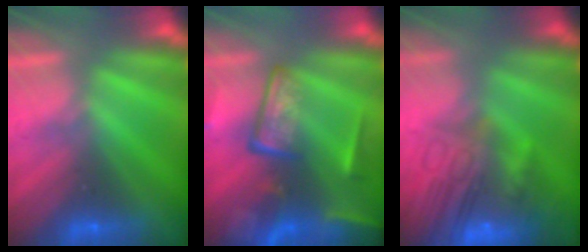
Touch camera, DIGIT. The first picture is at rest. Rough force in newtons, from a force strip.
{"total": 8.8}
{"total": 6.3}